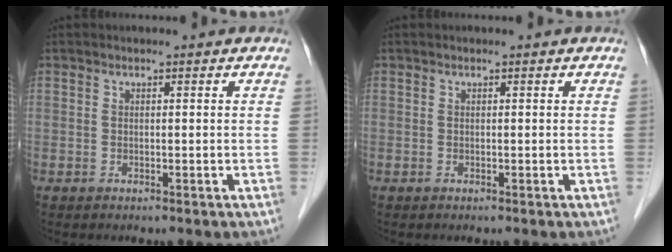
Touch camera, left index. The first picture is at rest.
{"total": 0.0}